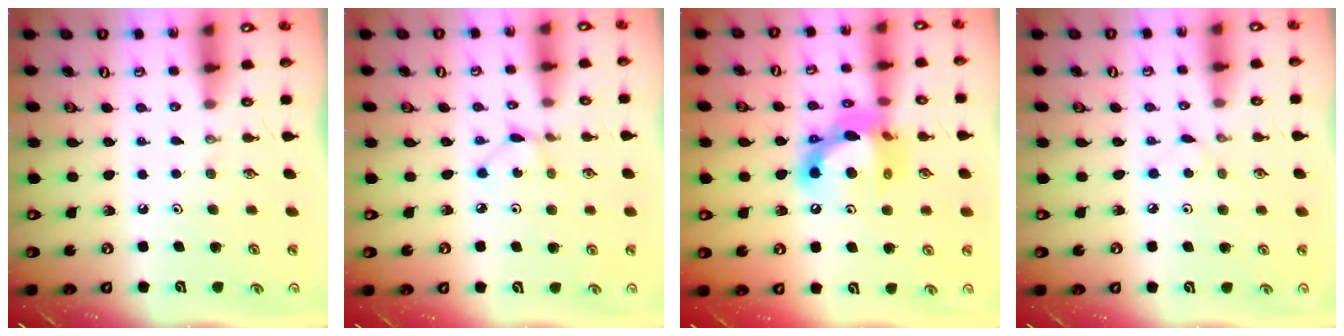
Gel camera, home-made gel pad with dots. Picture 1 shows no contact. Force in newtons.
{"total": 2.0, "press": 2.0, "slide": 0.3}
{"total": 14.9, "press": 14.8, "slide": 1.5}
{"total": 2.3, "press": 2.3, "slide": 0.3}